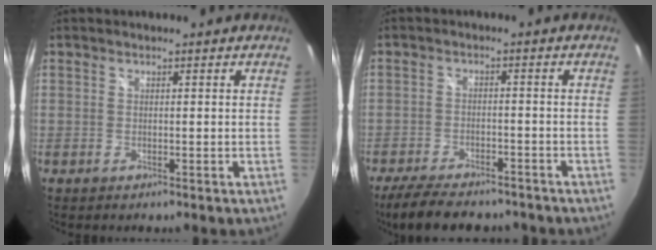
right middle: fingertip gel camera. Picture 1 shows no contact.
{"total": 12.2, "force": [-10.0, 3.8, 5.9], "torque": [-0.126, -0.023, -0.155]}